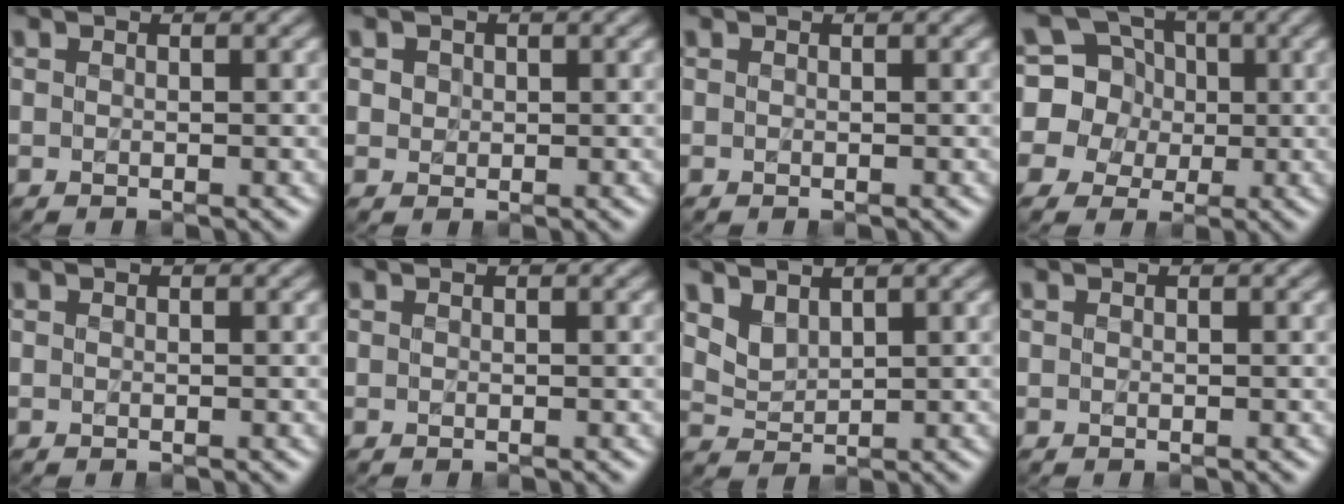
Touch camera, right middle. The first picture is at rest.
{"total": 1.0, "force": [0.3, 0.9, 0.3], "torque": [-0.001, -0.002, 0.007]}
{"total": 0.0}
{"total": 9.0, "force": [1.6, 8.4, 2.6], "torque": [-0.079, 0.044, 0.016]}
{"total": 0.0}
{"total": 0.0}
{"total": 2.2, "force": [1.7, 1.1, 0.9], "torque": [-0.022, -0.004, 0.041]}
{"total": 0.0}